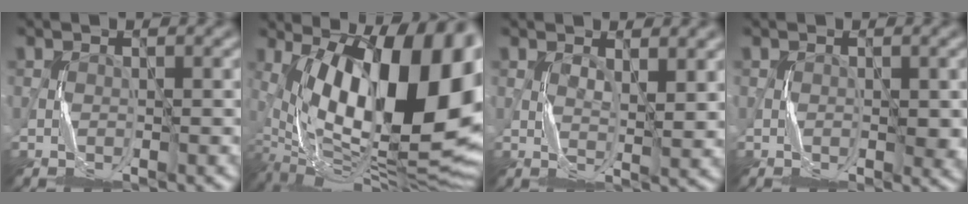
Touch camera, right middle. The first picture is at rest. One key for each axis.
{"total": 19.8, "fx": 2.0, "fy": 8.7, "fz": 17.6, "tx": -0.252, "ty": -0.003, "tz": 0.040}
{"total": 2.8, "fx": 1.3, "fy": 0.6, "fz": 2.4, "tx": -0.045, "ty": -0.006, "tz": 0.025}
{"total": 1.4, "fx": 0.1, "fy": 0.6, "fz": 1.3, "tx": -0.012, "ty": -0.002, "tz": 0.002}